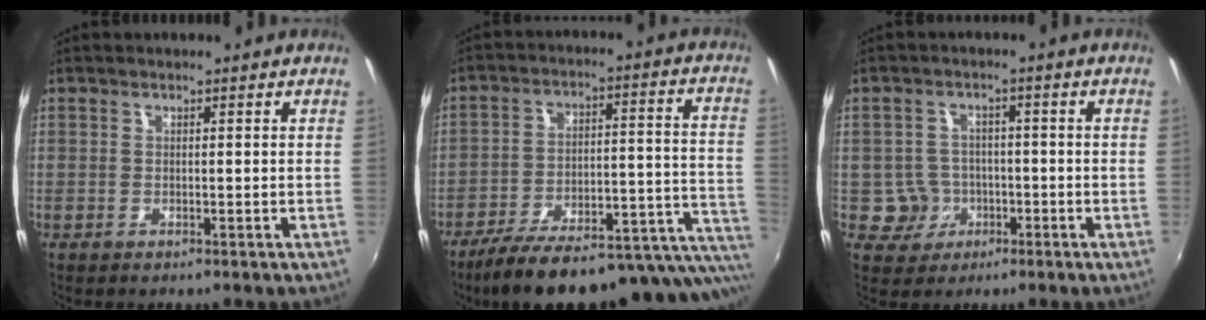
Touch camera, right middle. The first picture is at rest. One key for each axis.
{"total": 25.3, "fx": -18.0, "fy": 7.0, "fz": 16.3, "tx": -0.220, "ty": -0.030, "tz": -0.241}
{"total": 4.7, "fx": -1.5, "fy": 4.5, "fz": 0.6, "tx": -0.022, "ty": 0.013, "tz": -0.014}